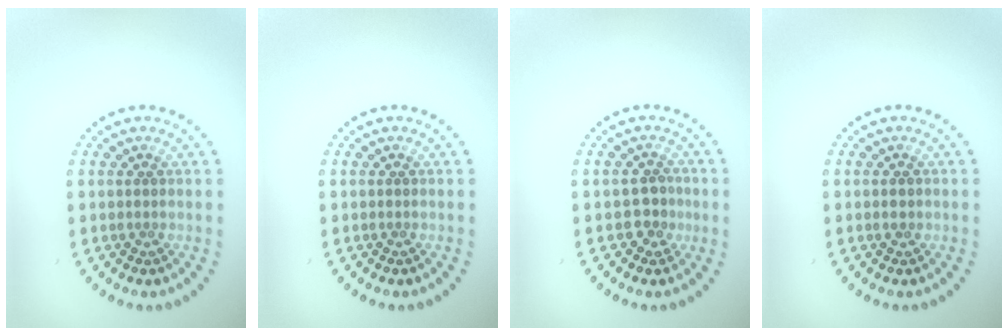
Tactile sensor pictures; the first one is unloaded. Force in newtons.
{"total": 0.0}
{"total": 2.0, "press": 1.8, "slide": 0.7}
{"total": 1.1, "press": 1.1, "slide": 0.1}